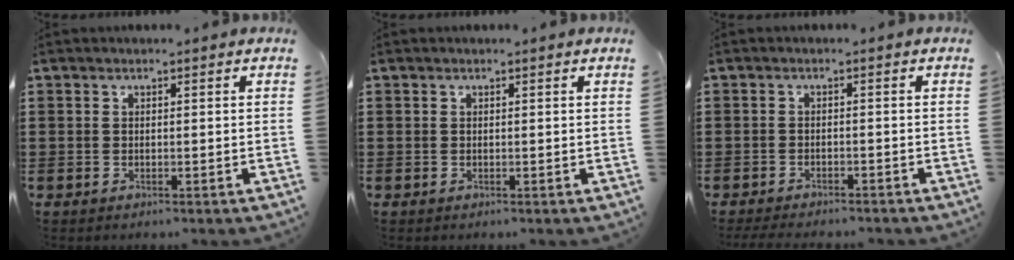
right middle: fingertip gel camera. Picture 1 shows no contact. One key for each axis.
{"total": 0.0}
{"total": 1.9, "fx": -1.8, "fy": 0.1, "fz": 0.1, "tx": -0.006, "ty": -0.002, "tz": -0.038}